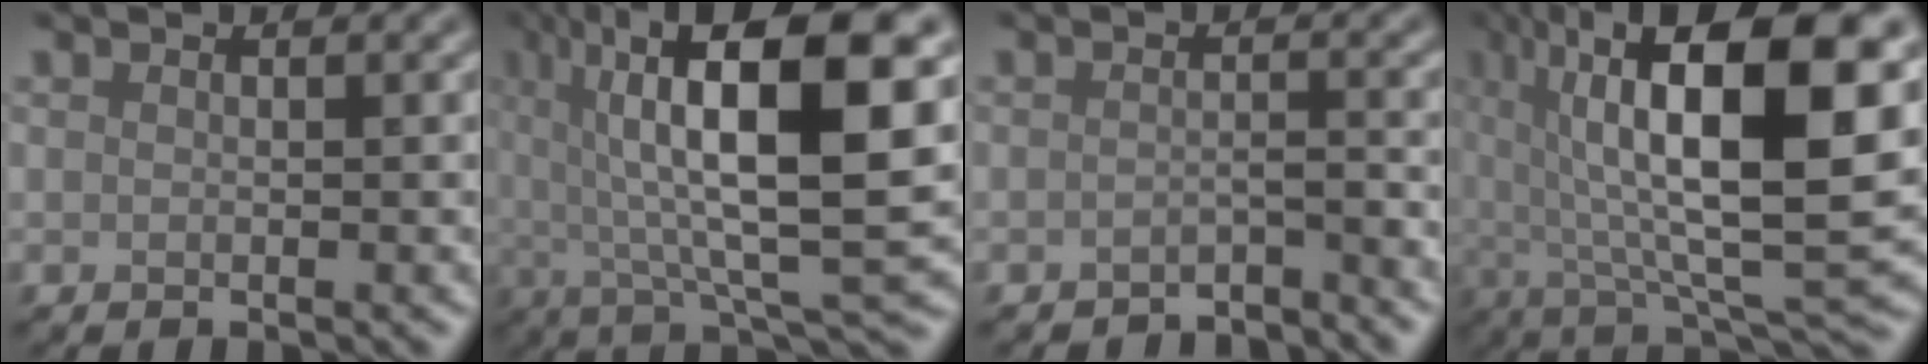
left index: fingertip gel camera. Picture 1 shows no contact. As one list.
[{"total": 14.4, "force": [4.7, 3.7, 13.1], "torque": [-0.195, 0.012, 0.076]}, {"total": 2.7, "force": [-2.6, 0.2, 0.6], "torque": [-0.007, 0.004, -0.042]}, {"total": 16.4, "force": [4.8, 4.7, 14.9], "torque": [-0.229, 0.009, 0.085]}]